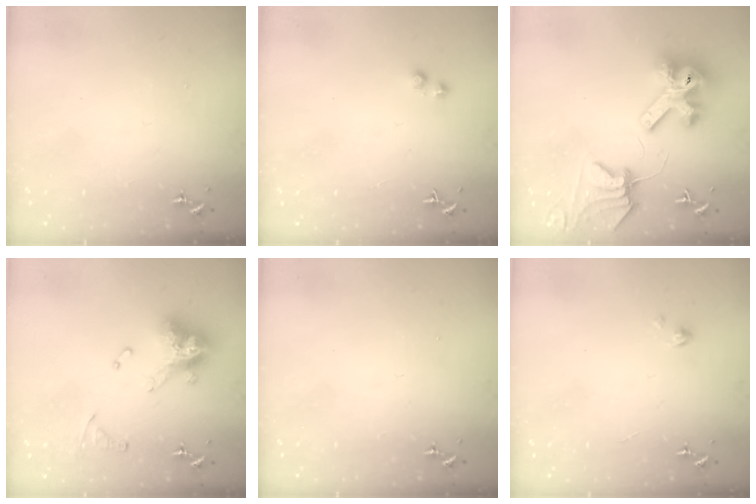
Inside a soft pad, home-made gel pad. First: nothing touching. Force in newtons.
{"total": 2.4, "press": 2.3, "slide": 0.9}
{"total": 12.2, "press": 12.1, "slide": 1.5}
{"total": 14.6, "press": 14.5, "slide": 1.6}
{"total": 0.0}
{"total": 2.5, "press": 2.4, "slide": 0.2}